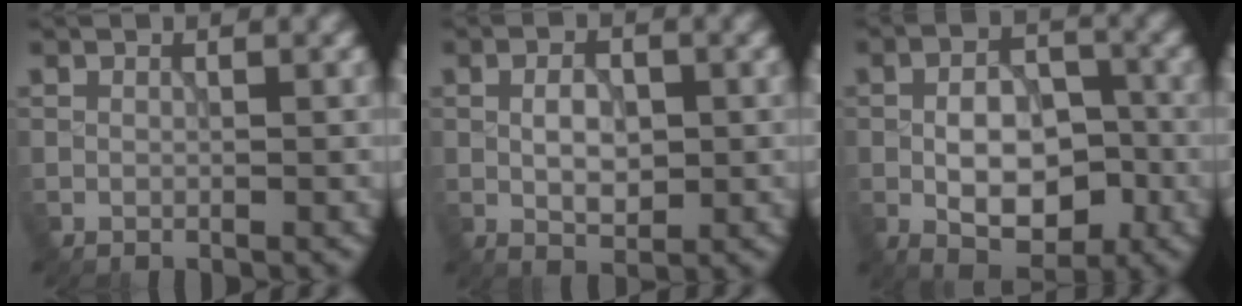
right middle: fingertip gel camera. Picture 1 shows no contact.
{"total": 3.1, "force": [-0.1, 1.8, 2.5], "torque": [-0.044, 0.000, 0.000]}
{"total": 6.7, "force": [-1.7, 3.7, 5.3], "torque": [-0.079, 0.005, -0.032]}